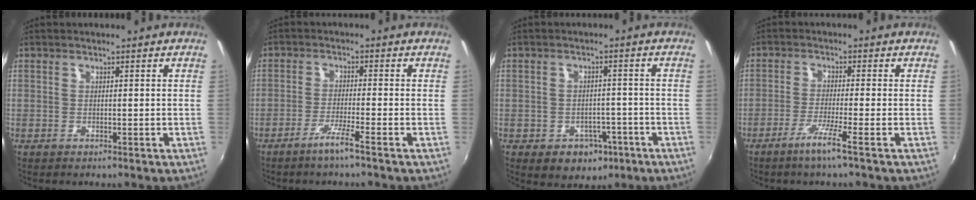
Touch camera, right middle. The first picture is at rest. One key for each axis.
{"total": 3.8, "fx": -2.7, "fy": -0.8, "fz": 2.5, "tx": -0.060, "ty": -0.004, "tz": -0.052}
{"total": 7.0, "fx": -3.4, "fy": 5.5, "fz": 2.8, "tx": -0.065, "ty": 0.004, "tz": -0.027}
{"total": 4.5, "fx": -2.8, "fy": -1.2, "fz": 3.3, "tx": -0.079, "ty": -0.009, "tz": -0.055}